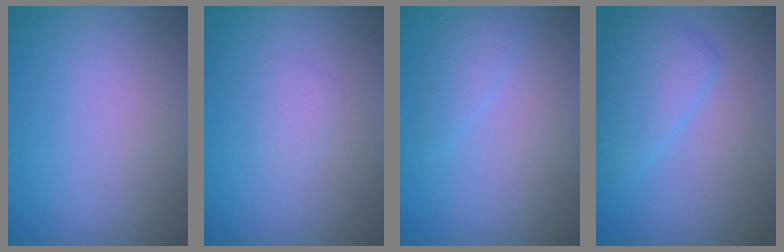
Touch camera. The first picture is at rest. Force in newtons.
{"total": 1.2, "press": 1.2, "slide": 0.0}
{"total": 1.3, "press": 1.3, "slide": 0.0}
{"total": 3.4, "press": 3.4, "slide": 0.1}